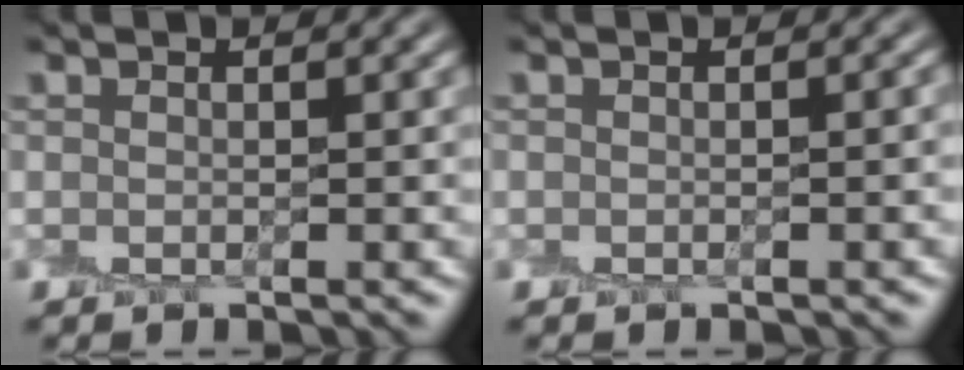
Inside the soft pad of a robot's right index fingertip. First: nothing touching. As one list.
[{"total": 1.2, "force": [-0.8, 0.4, 0.8], "torque": [-0.007, -0.001, -0.011]}]